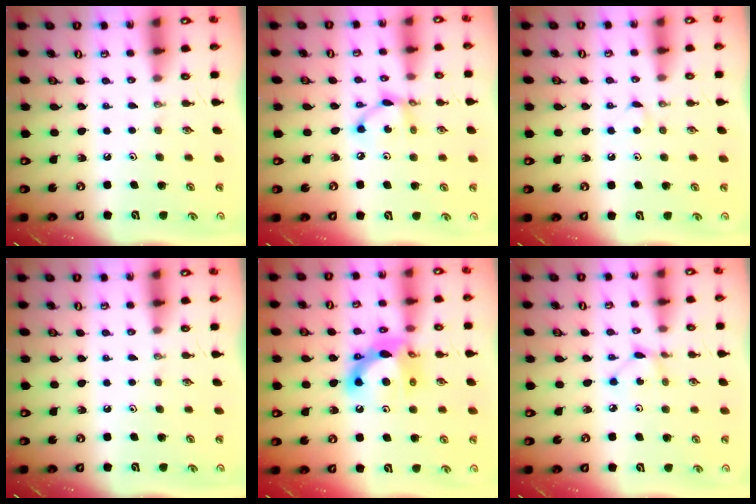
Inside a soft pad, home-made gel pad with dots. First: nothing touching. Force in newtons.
{"total": 8.1, "press": 8.1, "slide": 0.3}
{"total": 3.4, "press": 3.4, "slide": 0.5}
{"total": 0.0}
{"total": 12.9, "press": 12.9, "slide": 1.1}
{"total": 2.4, "press": 2.4, "slide": 0.1}